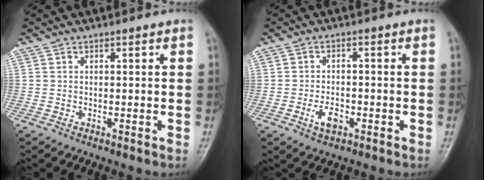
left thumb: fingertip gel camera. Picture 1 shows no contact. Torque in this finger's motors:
{"motor_torque": [0.31, 0.44, 0.66, 0.10, 0.02]}